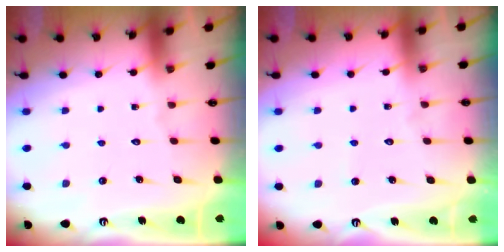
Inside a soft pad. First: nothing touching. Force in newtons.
{"total": 2.3, "press": 2.3, "slide": 0.3}